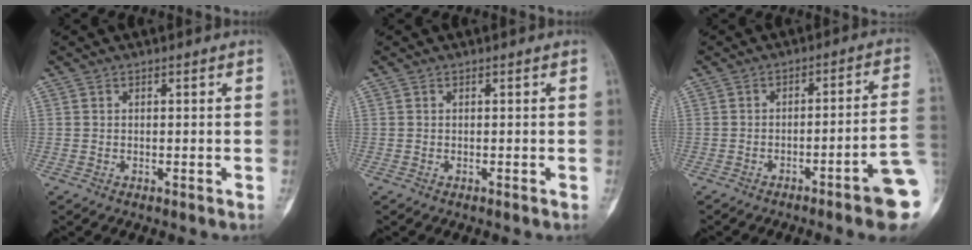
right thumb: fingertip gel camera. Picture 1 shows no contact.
{"total": 0.0}
{"total": 10.7, "force": [-4.5, 0.4, 9.7], "torque": [-0.121, 0.029, -0.063]}